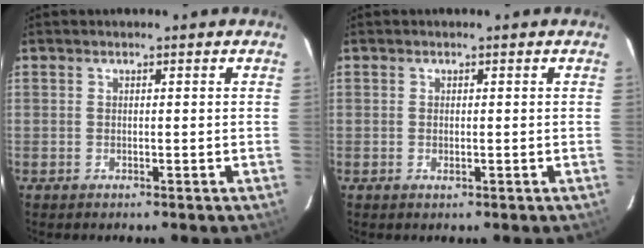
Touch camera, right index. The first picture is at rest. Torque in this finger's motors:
{"motor_torque": [0.27, 0.13, 0.16, 0.02]}